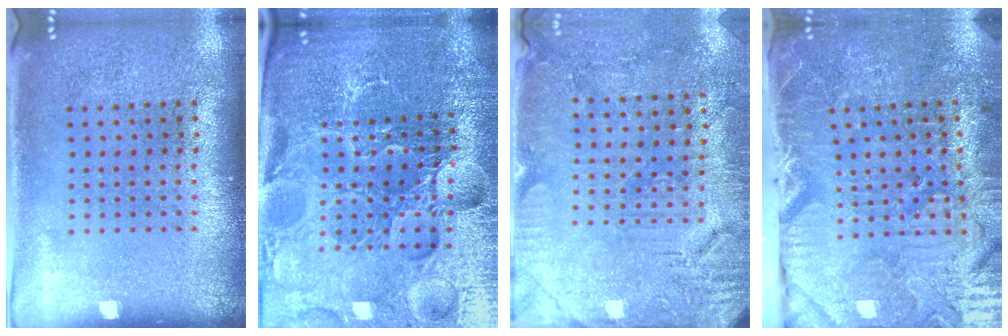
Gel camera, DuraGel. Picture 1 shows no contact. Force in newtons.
{"total": 5.6, "press": 5.2, "slide": 2.1}
{"total": 3.0, "press": 2.9, "slide": 0.8}
{"total": 3.9, "press": 3.9, "slide": 0.5}